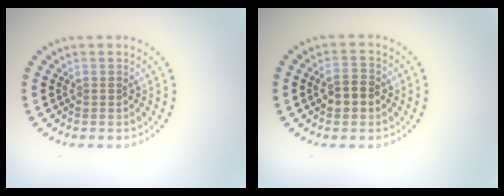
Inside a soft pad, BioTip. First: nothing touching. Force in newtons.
{"total": 2.5, "press": 2.5, "slide": 0.1}